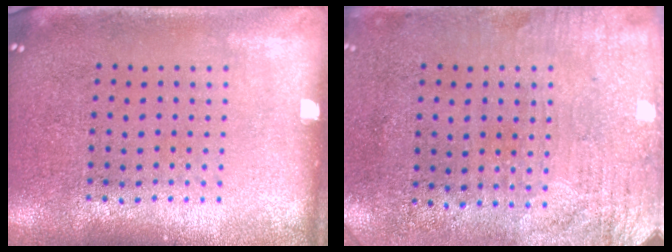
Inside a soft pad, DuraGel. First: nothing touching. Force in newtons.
{"total": 3.3, "press": 2.7, "slide": 1.8}